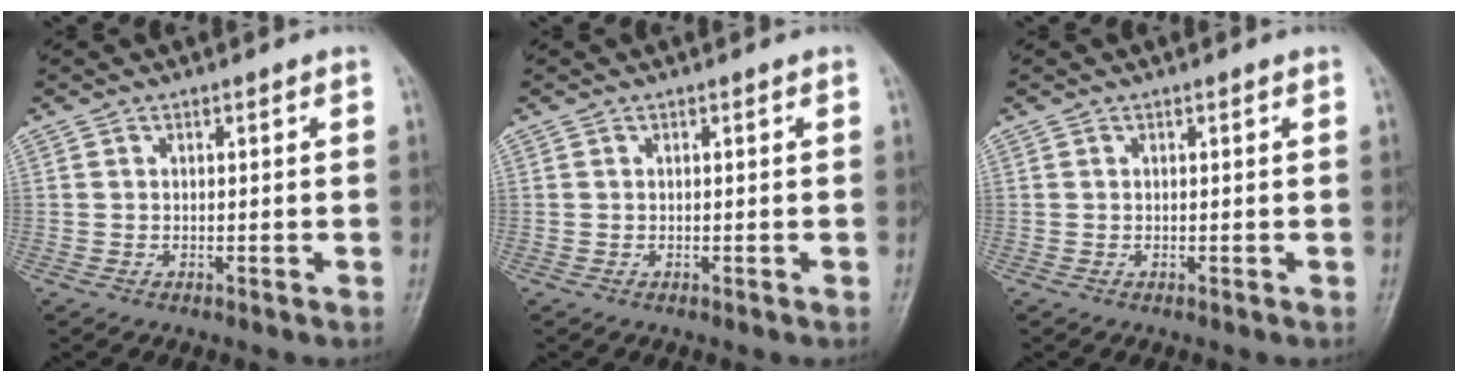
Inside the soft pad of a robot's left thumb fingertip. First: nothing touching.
{"total": 0.0}
{"total": 0.0}